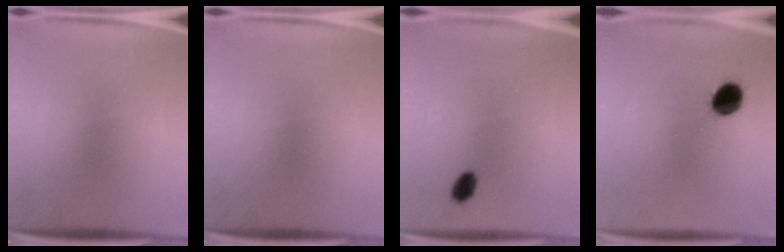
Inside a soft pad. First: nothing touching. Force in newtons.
{"total": 0.0}
{"total": 3.6}
{"total": 6.9}